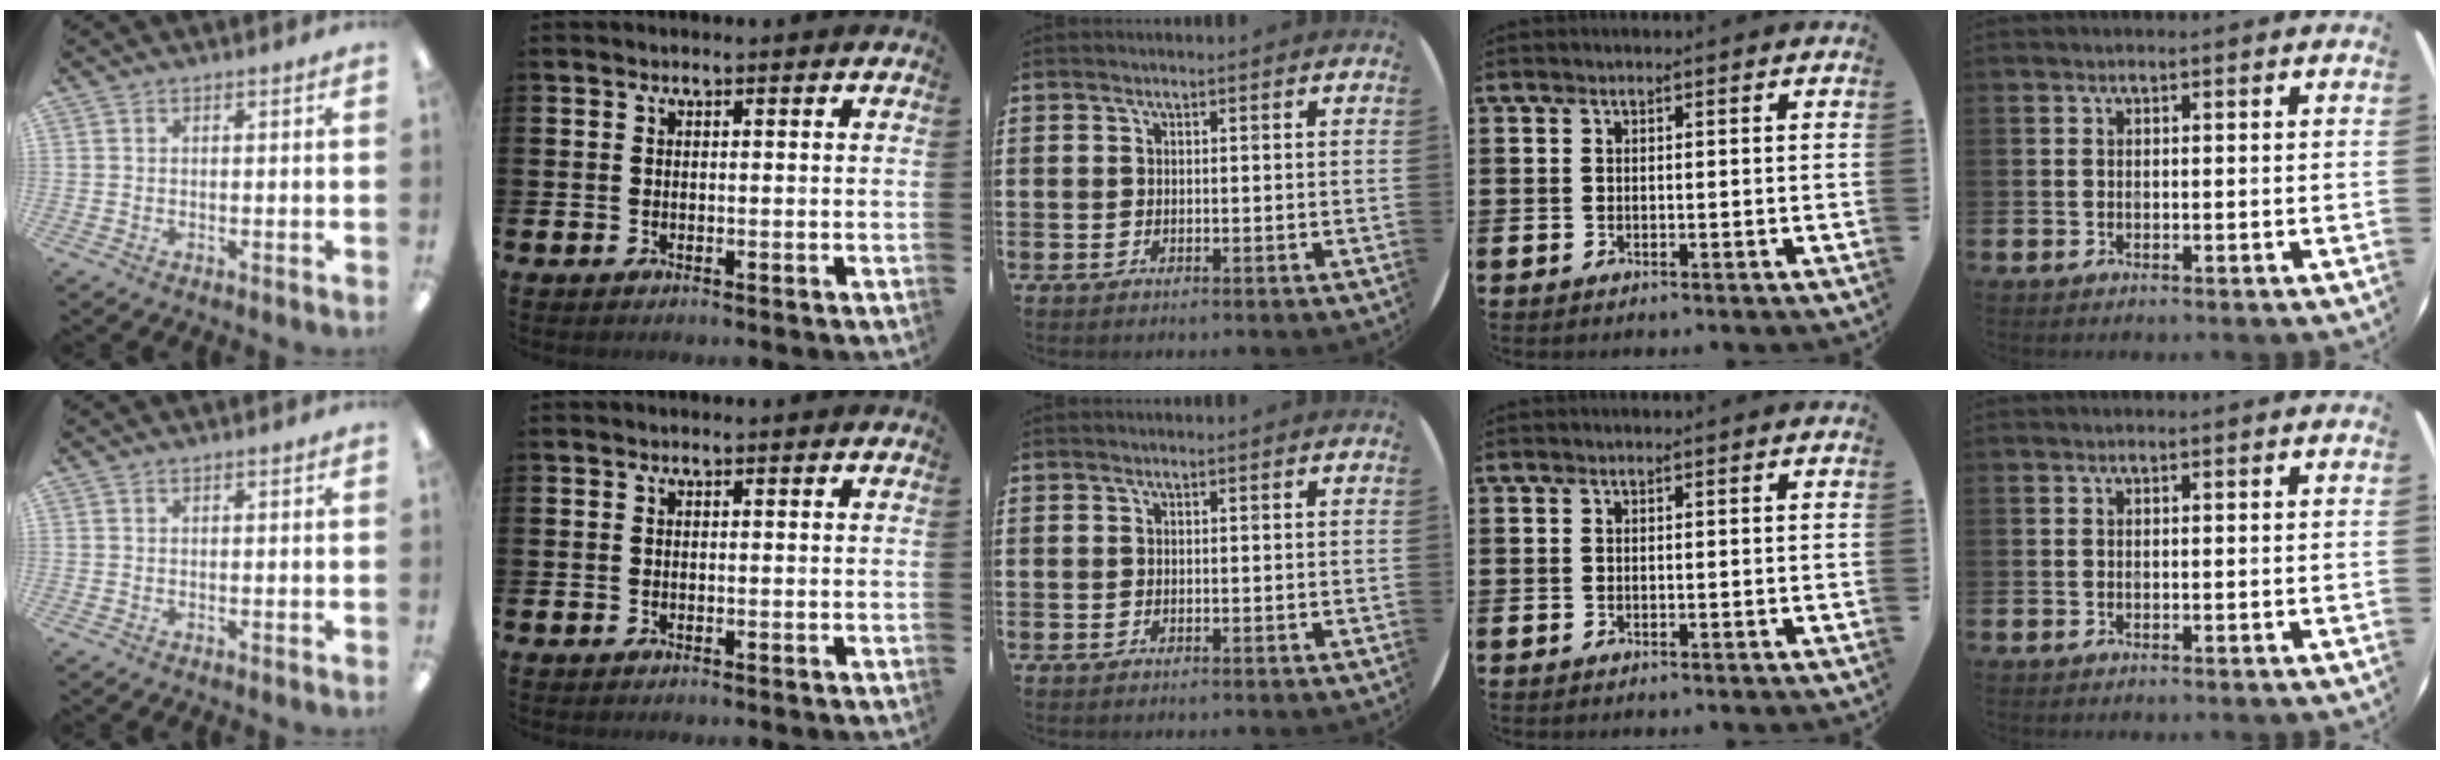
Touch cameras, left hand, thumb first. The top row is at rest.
{}